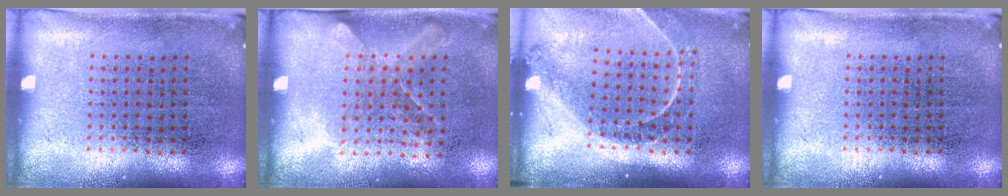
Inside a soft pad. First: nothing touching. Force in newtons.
{"total": 1.3, "press": 1.0, "slide": 0.8}
{"total": 1.2, "press": 1.2, "slide": 0.2}
{"total": 0.0}